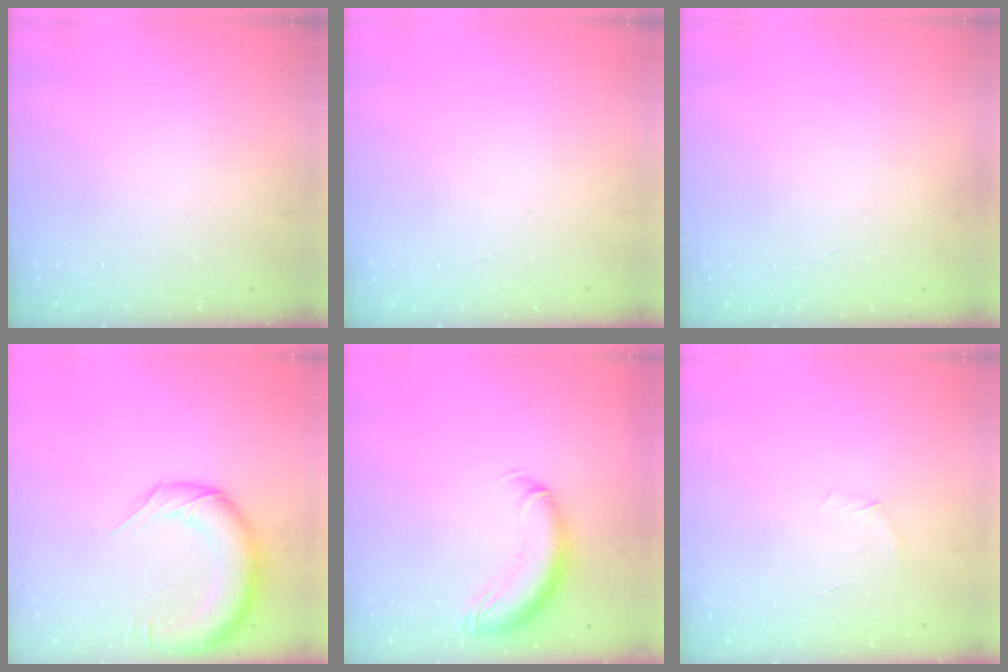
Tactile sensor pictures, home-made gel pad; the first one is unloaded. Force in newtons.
{"total": 0.0}
{"total": 0.0}
{"total": 13.9, "press": 13.4, "slide": 3.7}
{"total": 12.1, "press": 11.8, "slide": 2.7}
{"total": 3.8, "press": 3.6, "slide": 1.2}